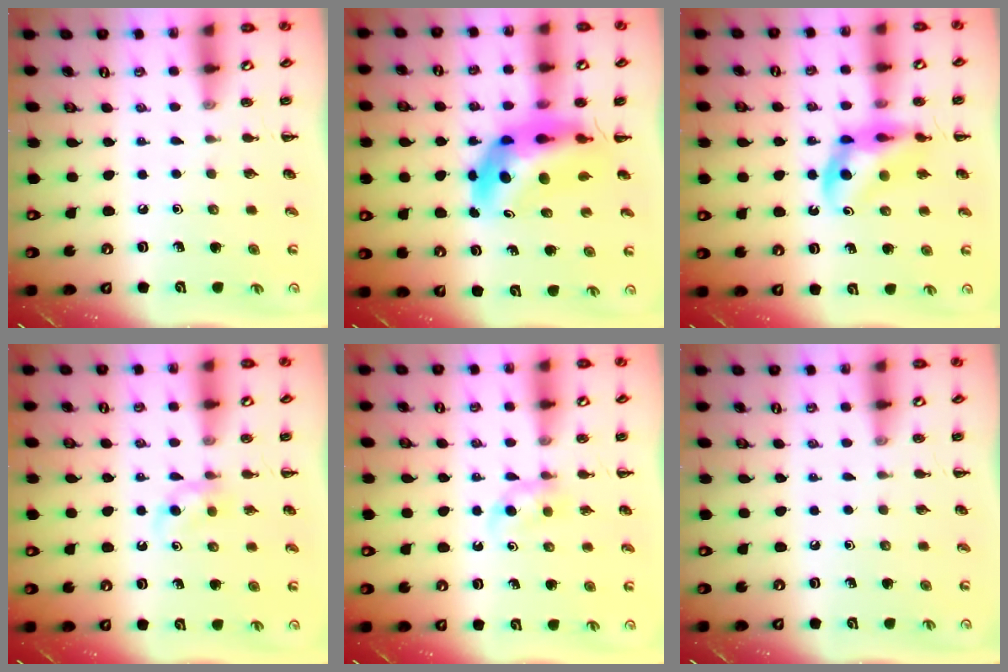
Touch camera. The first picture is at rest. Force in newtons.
{"total": 11.0, "press": 10.4, "slide": 3.5}
{"total": 11.0, "press": 10.5, "slide": 3.3}
{"total": 3.4, "press": 3.1, "slide": 1.5}
{"total": 3.5, "press": 3.2, "slide": 1.5}
{"total": 0.0}